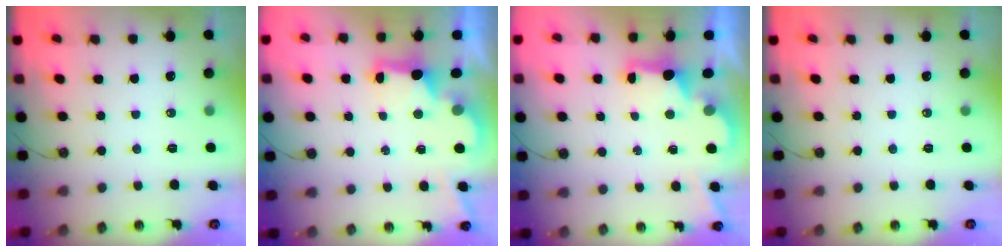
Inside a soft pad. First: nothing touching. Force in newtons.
{"total": 2.9, "press": 2.7, "slide": 0.9}
{"total": 2.5, "press": 2.4, "slide": 0.9}
{"total": 0.0}